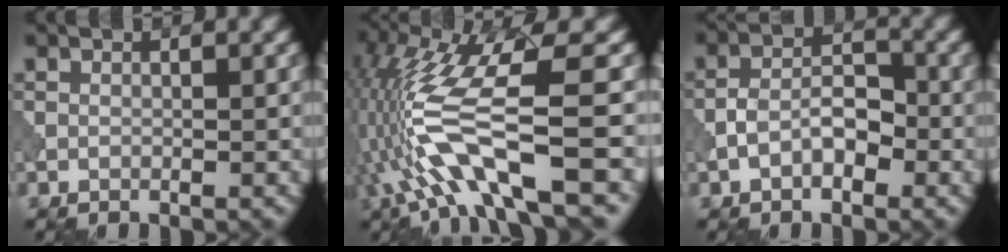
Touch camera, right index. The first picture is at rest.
{"total": 11.8, "force": [-2.8, 3.1, 11.0], "torque": [-0.224, 0.008, -0.048]}
{"total": 2.9, "force": [-1.2, 1.5, 2.2], "torque": [-0.038, 0.012, -0.026]}